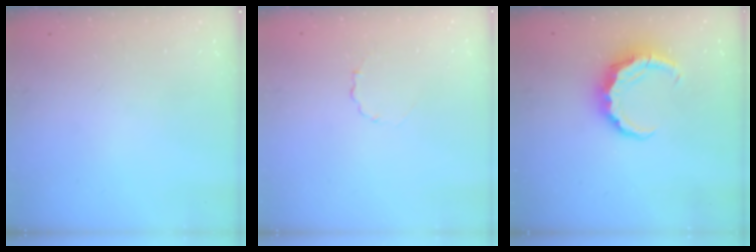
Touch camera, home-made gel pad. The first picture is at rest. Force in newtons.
{"total": 2.1, "press": 1.9, "slide": 0.9}
{"total": 7.5, "press": 7.5, "slide": 1.0}